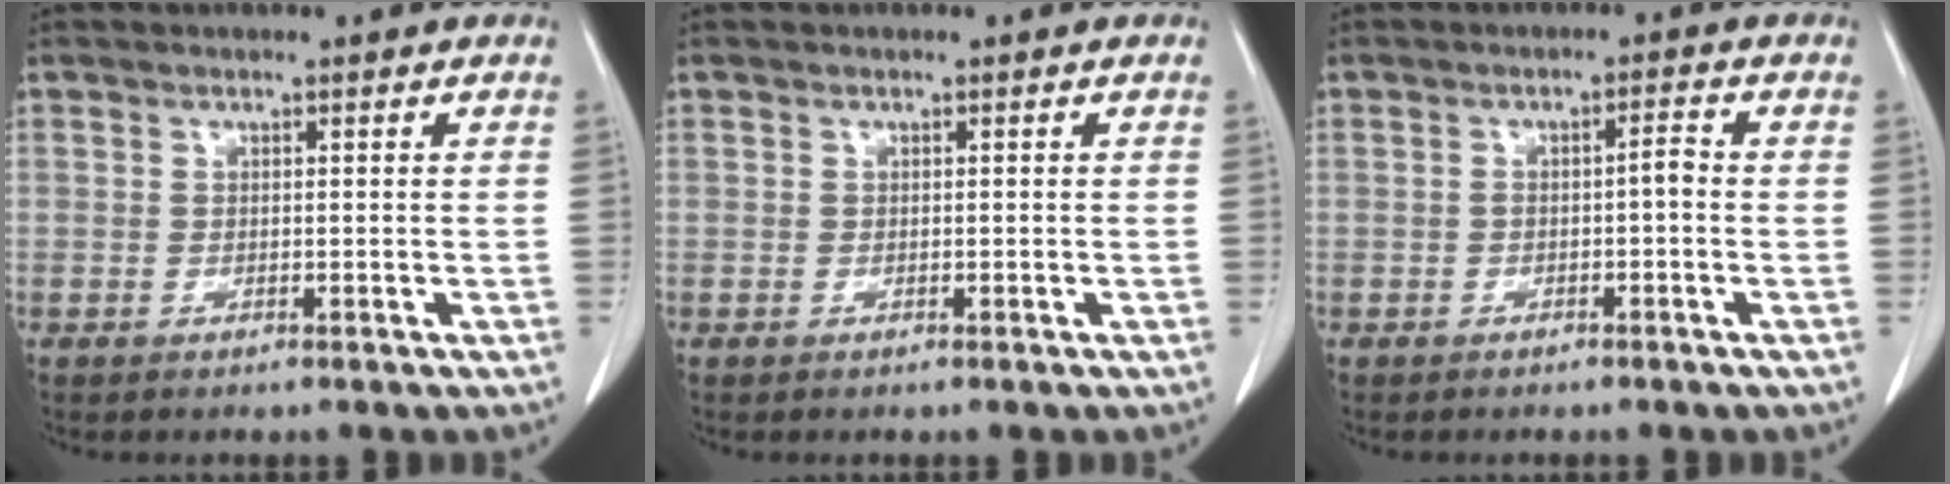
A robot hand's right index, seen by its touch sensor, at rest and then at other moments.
{"total": 0.0}
{"total": 1.8, "force": [-0.5, 0.3, 1.8], "torque": [-0.026, 0.006, -0.010]}